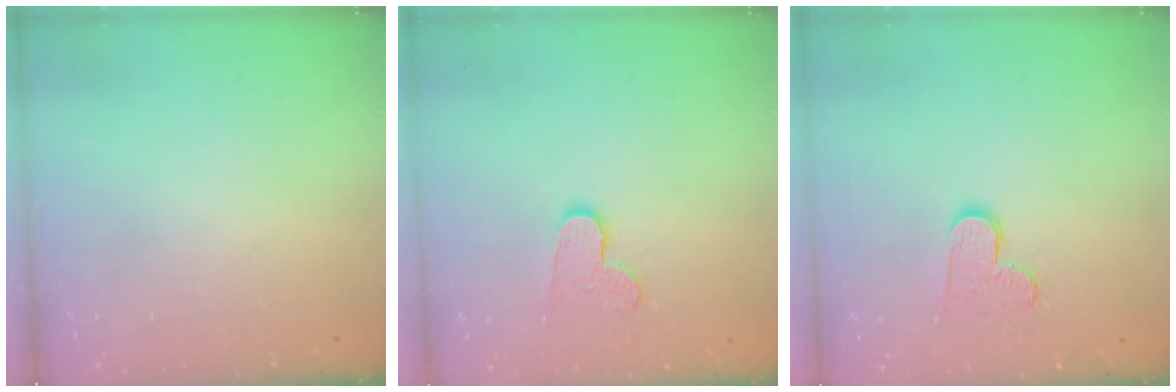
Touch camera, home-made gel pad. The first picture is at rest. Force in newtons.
{"total": 8.0, "press": 8.0, "slide": 0.6}
{"total": 8.4, "press": 8.3, "slide": 0.2}